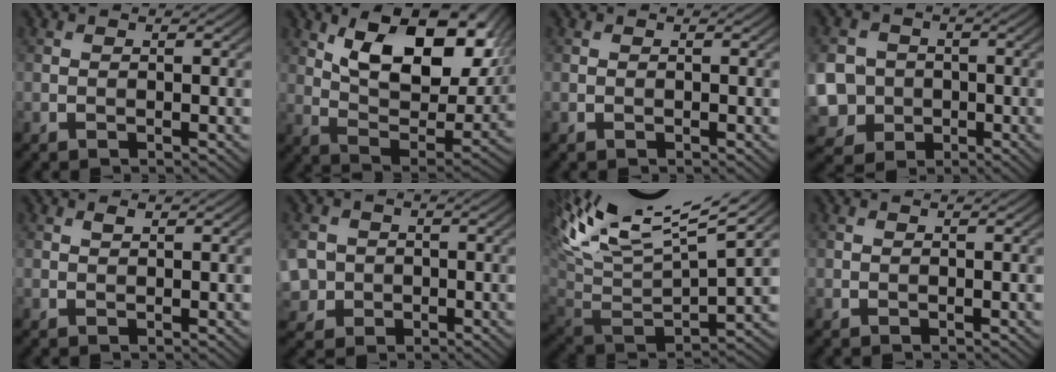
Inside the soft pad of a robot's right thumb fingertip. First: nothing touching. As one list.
[{"total": 15.8, "force": [7.0, 7.6, 11.9], "torque": [-0.196, -0.007, 0.116]}, {"total": 0.0}, {"total": 10.6, "force": [-2.1, 9.8, 3.5], "torque": [-0.135, -0.029, -0.061]}, {"total": 0.5, "force": [0.3, 0.1, 0.4], "torque": [-0.009, 0.000, 0.007]}, {"total": 5.9, "force": [-0.8, 5.4, 2.2], "torque": [-0.076, -0.014, -0.033]}, {"total": 15.5, "force": [8.9, 4.7, 11.8], "torque": [-0.274, 0.020, 0.158]}, {"total": 0.0}]